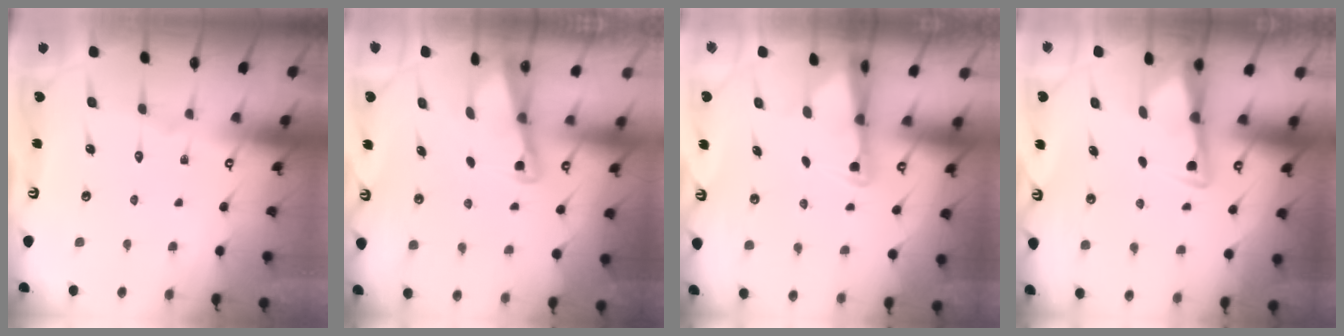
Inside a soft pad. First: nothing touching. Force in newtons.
{"total": 2.0, "press": 2.0, "slide": 0.4}
{"total": 2.5, "press": 2.4, "slide": 0.5}
{"total": 3.0, "press": 2.9, "slide": 0.4}